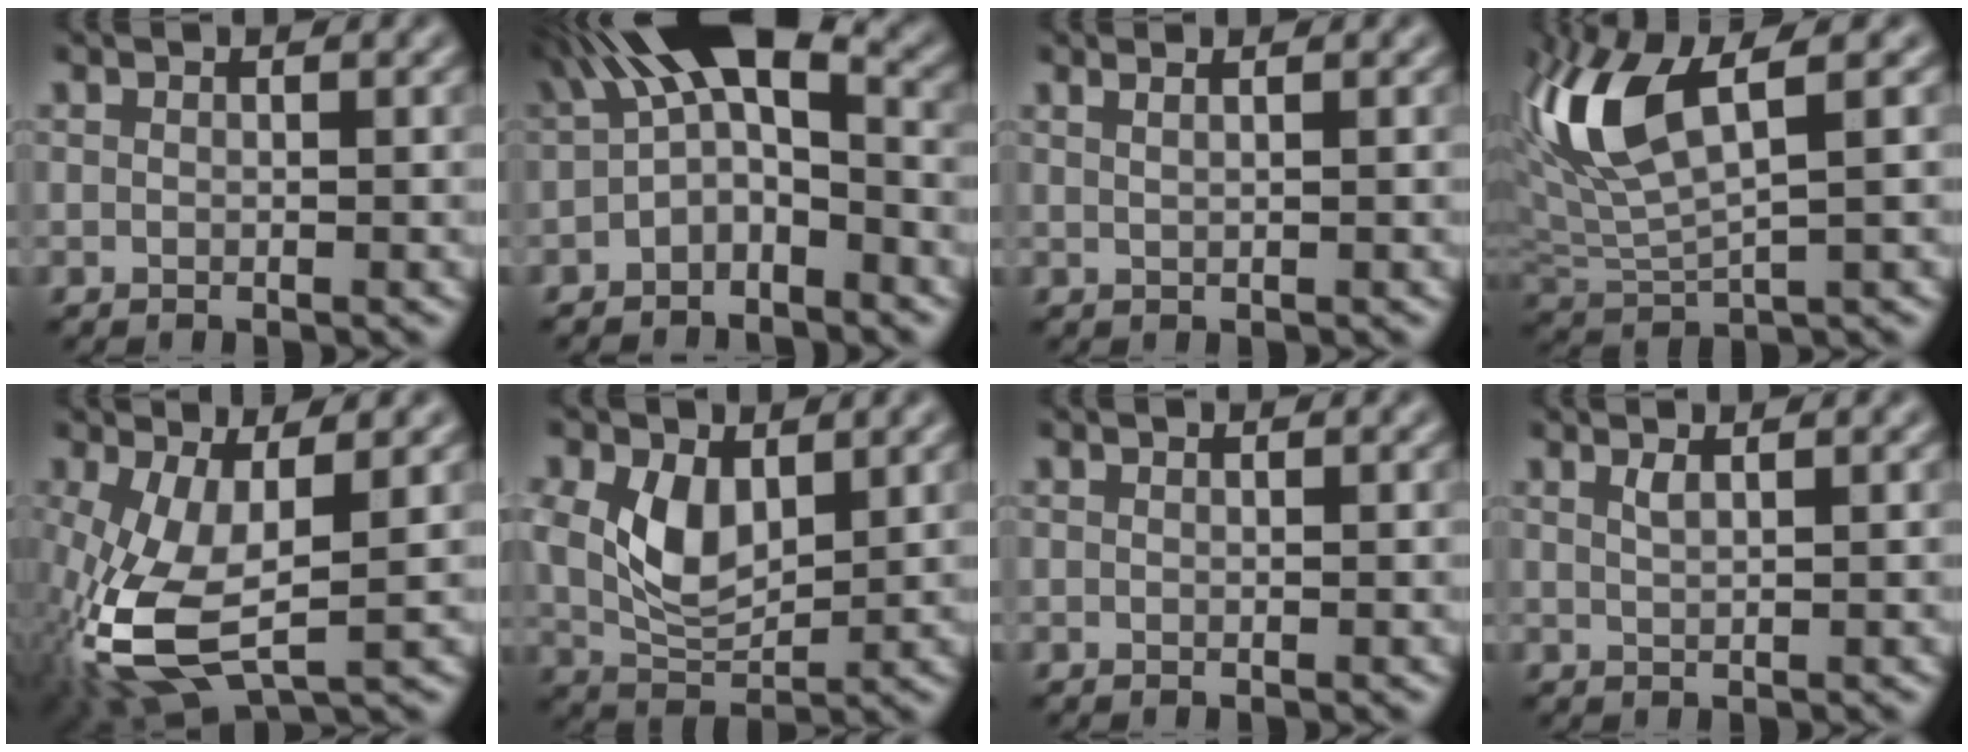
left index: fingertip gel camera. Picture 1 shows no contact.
{"total": 7.3, "force": [-0.4, 3.4, 6.5], "torque": [-0.110, 0.023, -0.027]}
{"total": 2.0, "force": [1.2, 1.0, 1.3], "torque": [-0.002, -0.003, -0.007]}
{"total": 8.2, "force": [3.6, 2.8, 6.9], "torque": [-0.158, 0.010, 0.069]}
{"total": 10.3, "force": [-2.0, 4.7, 8.9], "torque": [-0.225, -0.020, -0.034]}
{"total": 6.0, "force": [1.4, 3.7, 4.5], "torque": [-0.103, -0.002, 0.031]}
{"total": 0.0}
{"total": 1.0, "force": [0.6, 0.3, 0.8], "torque": [-0.013, 0.002, 0.009]}